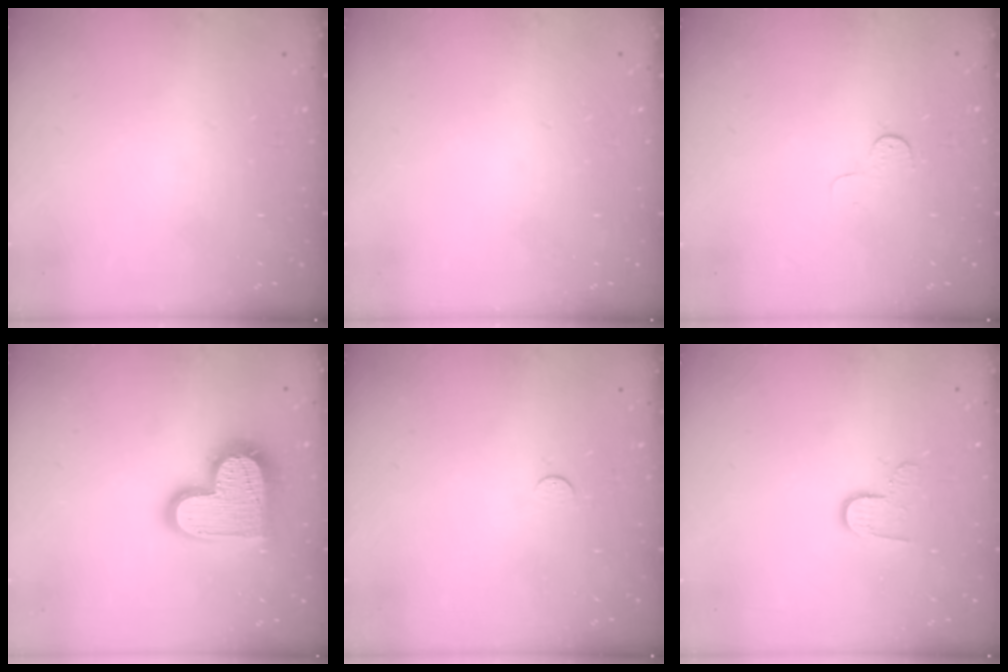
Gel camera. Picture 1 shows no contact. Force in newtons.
{"total": 0.0}
{"total": 3.0, "press": 3.0, "slide": 0.3}
{"total": 17.8, "press": 17.8, "slide": 1.1}
{"total": 3.0, "press": 3.0, "slide": 0.3}
{"total": 5.7, "press": 5.7, "slide": 0.4}